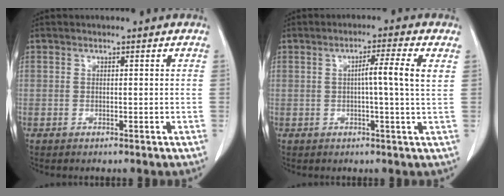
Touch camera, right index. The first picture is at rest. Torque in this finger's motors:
{"motor_torque": [0.41, 0.36, 0.13, 0.06]}